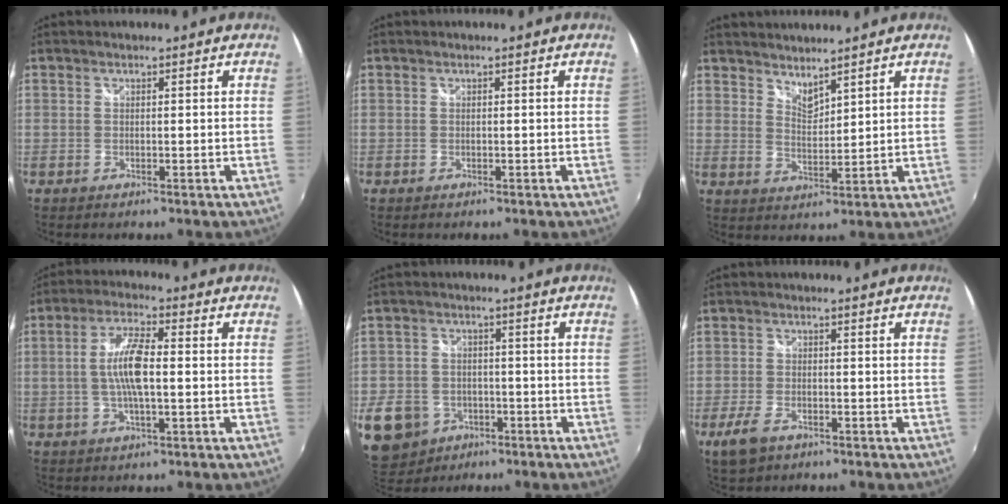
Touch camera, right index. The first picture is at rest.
{"total": 0.0}
{"total": 4.2, "force": [3.9, 0.8, 1.3], "torque": [-0.017, -0.005, 0.068]}
{"total": 8.4, "force": [-0.4, 2.1, 8.1], "torque": [-0.159, 0.004, -0.008]}
{"total": 12.4, "force": [-5.7, 9.8, 4.9], "torque": [-0.153, -0.003, -0.084]}
{"total": 5.8, "force": [-3.5, 3.1, 3.4], "torque": [-0.094, -0.012, -0.062]}